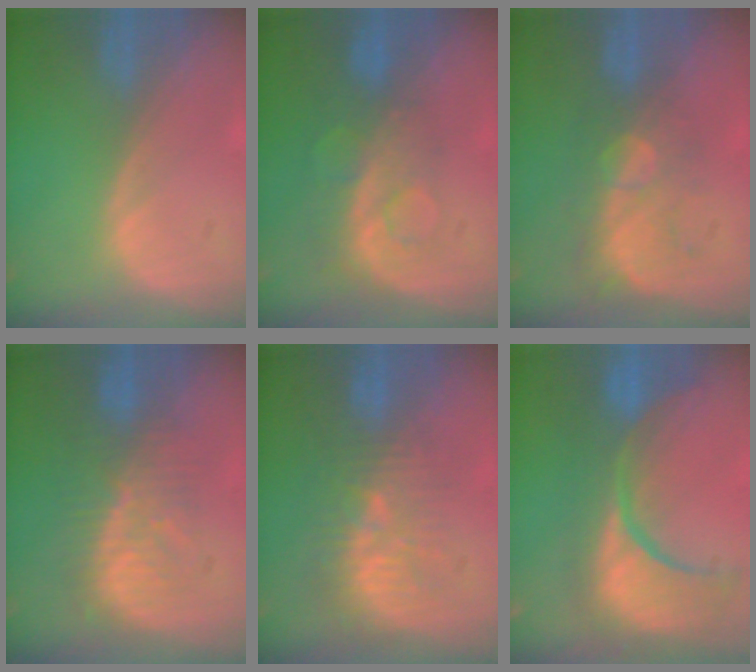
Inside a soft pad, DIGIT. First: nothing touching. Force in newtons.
{"total": 8.4, "press": 7.0, "slide": 4.5}
{"total": 8.6, "press": 7.5, "slide": 4.2}
{"total": 8.2, "press": 8.0, "slide": 1.6}
{"total": 9.2, "press": 8.8, "slide": 2.9}
{"total": 12.3, "press": 11.1, "slide": 5.3}